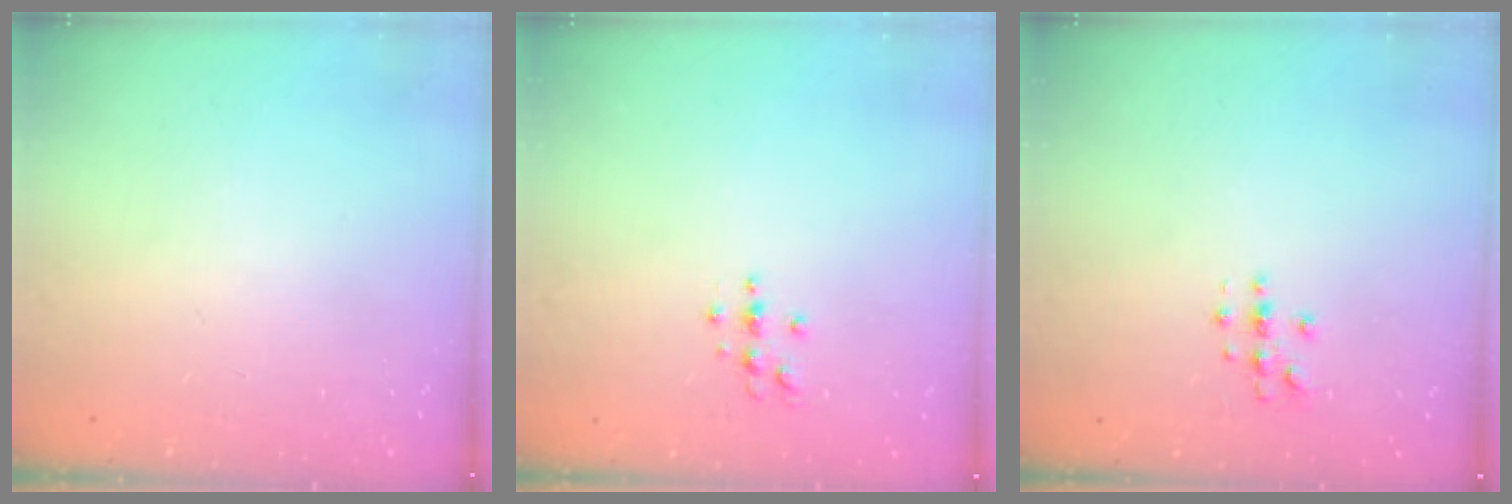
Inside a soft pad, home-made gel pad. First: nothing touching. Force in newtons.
{"total": 3.3, "press": 3.3, "slide": 0.4}
{"total": 2.7, "press": 2.7, "slide": 0.3}